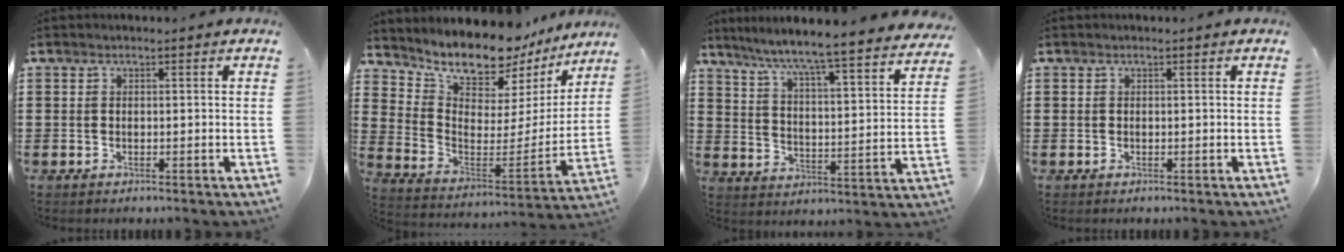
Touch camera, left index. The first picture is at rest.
{"total": 9.8, "force": [9.3, 2.2, 2.1], "torque": [-0.062, -0.083, 0.156]}
{"total": 5.1, "force": [4.6, -1.1, 1.9], "torque": [-0.061, -0.053, 0.066]}
{"total": 0.0}